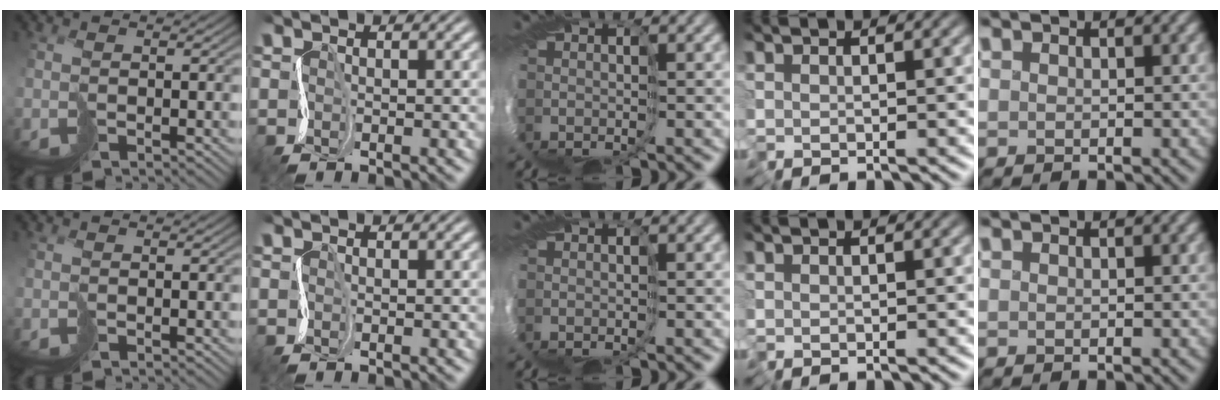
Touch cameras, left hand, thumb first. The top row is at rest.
{}